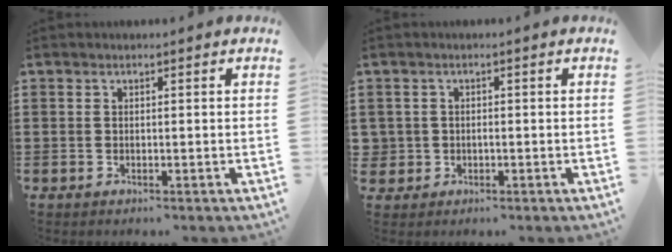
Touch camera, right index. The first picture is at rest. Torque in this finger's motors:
{"motor_torque": [0.02, 0.09, 0.01, 0.01]}